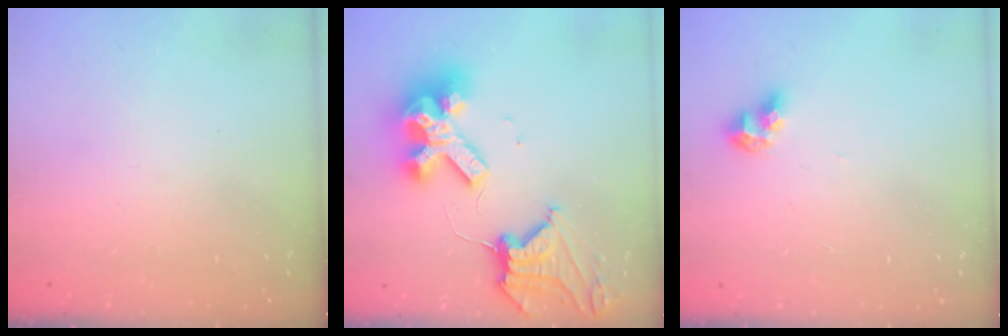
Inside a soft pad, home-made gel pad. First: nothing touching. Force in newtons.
{"total": 16.6, "press": 16.5, "slide": 1.4}
{"total": 5.4, "press": 5.3, "slide": 1.1}